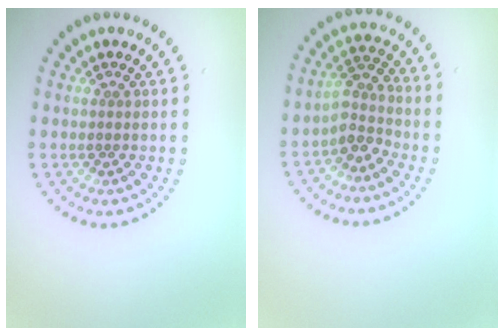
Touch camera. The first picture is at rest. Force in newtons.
{"total": 2.7, "press": 2.1, "slide": 1.7}